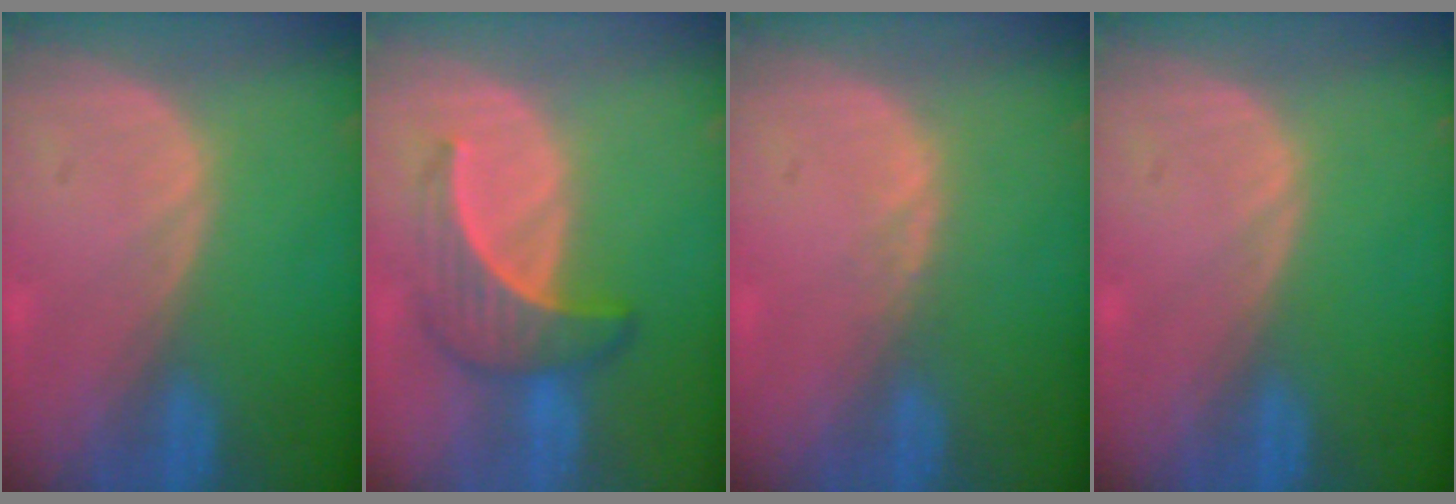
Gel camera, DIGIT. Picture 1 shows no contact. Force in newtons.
{"total": 6.3, "press": 6.0, "slide": 1.8}
{"total": 0.8, "press": 0.8, "slide": 0.3}
{"total": 0.0}